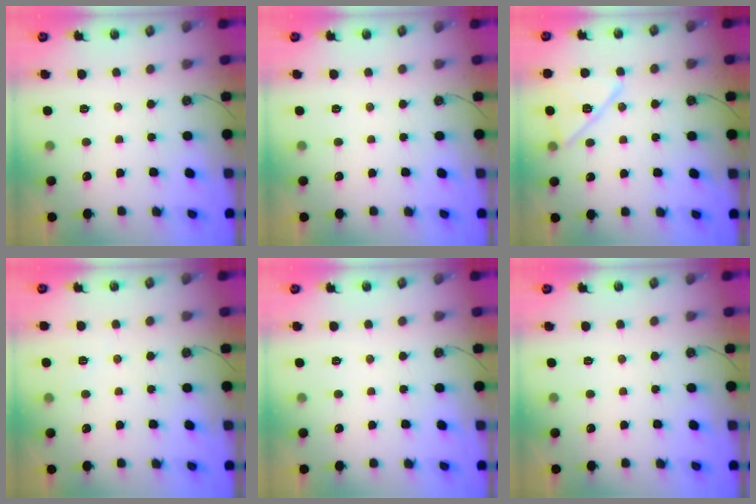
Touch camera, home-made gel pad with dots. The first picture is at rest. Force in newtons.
{"total": 0.0}
{"total": 12.7, "press": 12.7, "slide": 0.7}
{"total": 2.4, "press": 2.2, "slide": 1.0}
{"total": 0.0}
{"total": 0.0}